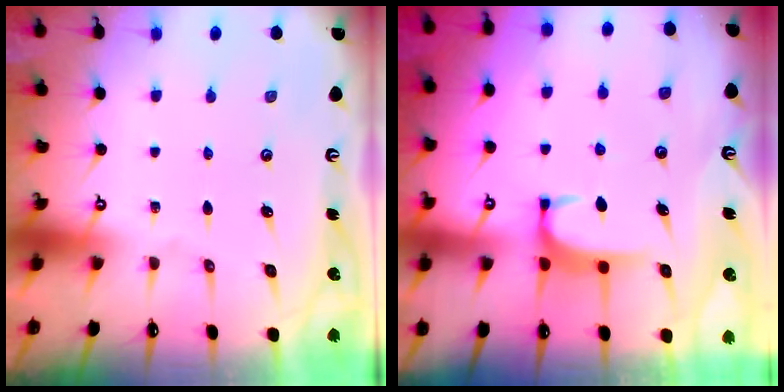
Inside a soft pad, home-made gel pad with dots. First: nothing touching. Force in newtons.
{"total": 1.9, "press": 1.9, "slide": 0.4}